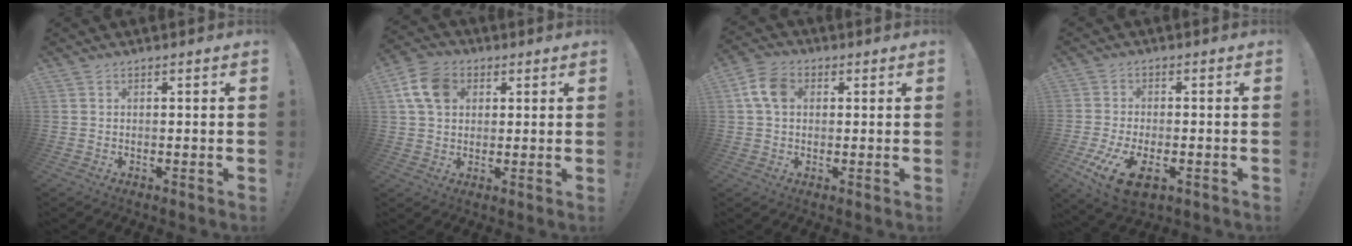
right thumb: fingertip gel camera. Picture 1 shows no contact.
{"total": 10.6, "force": [3.5, 7.9, 6.3], "torque": [-0.110, 0.005, 0.071]}
{"total": 8.1, "force": [1.7, 5.7, 5.5], "torque": [-0.111, 0.013, 0.034]}
{"total": 10.7, "force": [-4.5, 5.2, 8.2], "torque": [-0.168, 0.007, -0.080]}